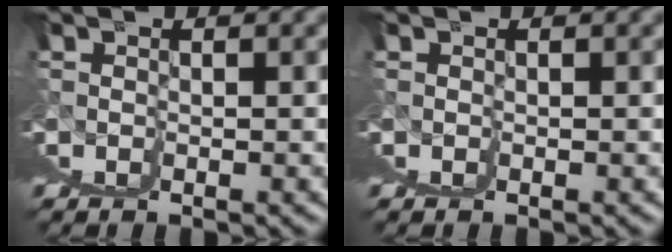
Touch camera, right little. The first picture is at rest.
{"total": 0.0}